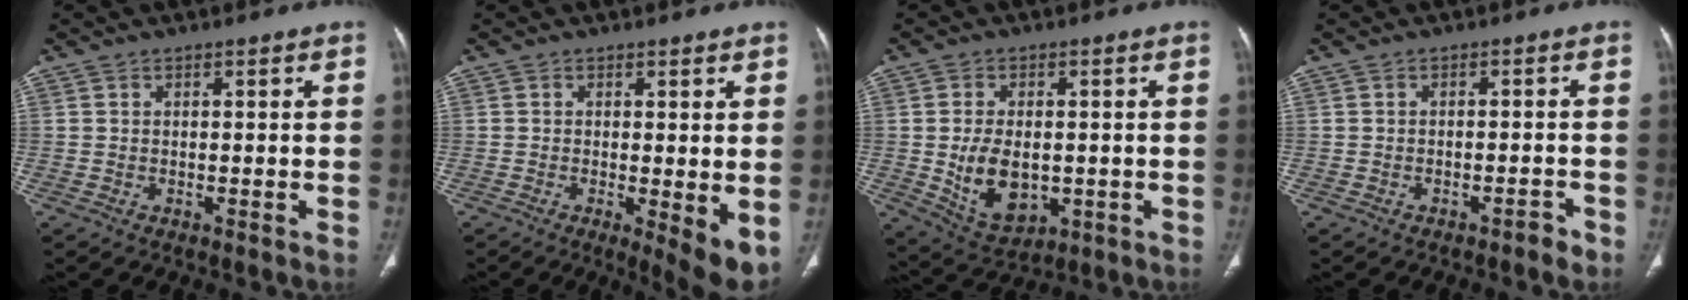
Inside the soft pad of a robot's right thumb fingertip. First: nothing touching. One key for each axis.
{"total": 6.5, "fx": -0.9, "fy": 1.8, "fz": 6.1, "tx": -0.086, "ty": -0.020, "tz": -0.014}
{"total": 10.2, "fx": -1.2, "fy": 6.5, "fz": 7.8, "tx": -0.115, "ty": -0.006, "tz": -0.001}
{"total": 2.0, "fx": -1.6, "fy": 0.7, "fz": 0.9, "tx": -0.011, "ty": 0.015, "tz": -0.021}